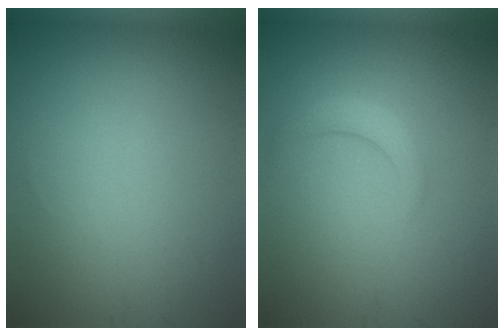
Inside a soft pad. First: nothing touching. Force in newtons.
{"total": 2.1, "press": 2.0, "slide": 0.3}